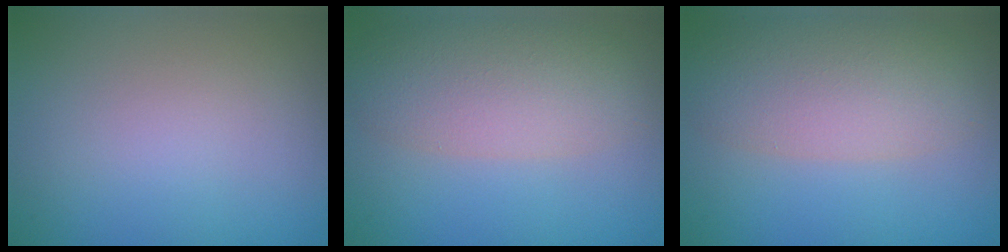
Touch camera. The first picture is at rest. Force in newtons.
{"total": 6.1, "press": 6.1, "slide": 0.4}
{"total": 6.6, "press": 6.6, "slide": 0.4}